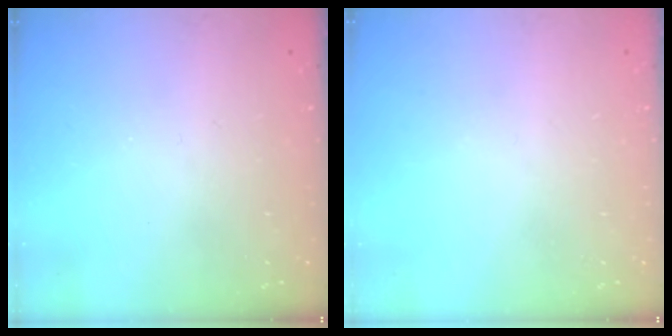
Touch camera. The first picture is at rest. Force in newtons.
{"total": 0.0}